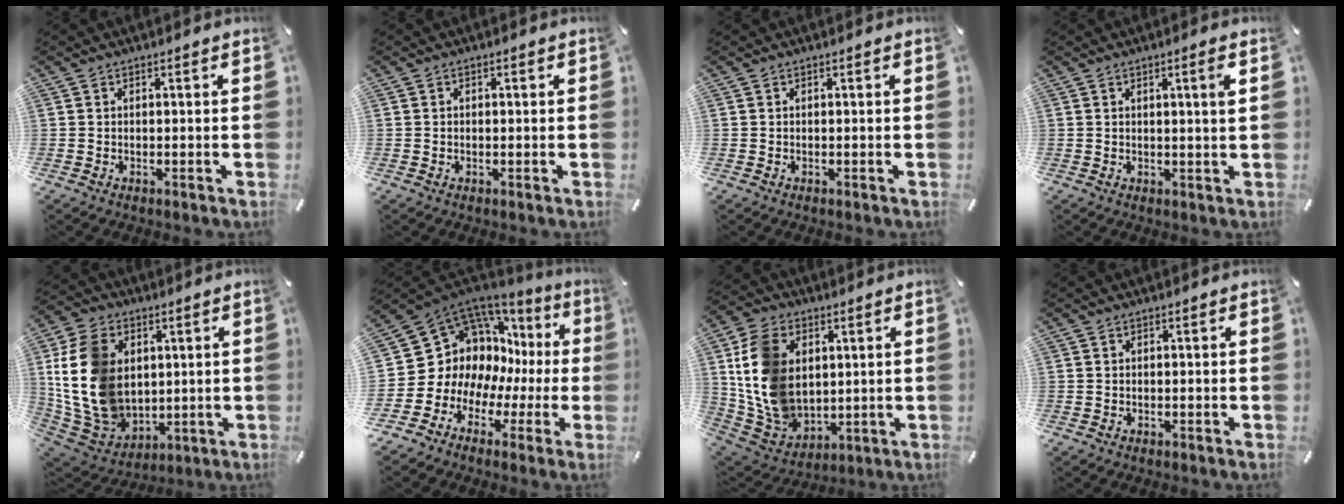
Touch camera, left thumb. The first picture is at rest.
{"total": 0.6, "force": [0.0, 0.5, 0.3], "torque": [-0.006, 0.003, -0.002]}
{"total": 0.0}
{"total": 3.2, "force": [1.1, 0.0, 3.0], "torque": [-0.050, -0.006, 0.014]}
{"total": 18.7, "force": [3.1, 14.6, 11.1], "torque": [-0.265, -0.015, 0.063]}
{"total": 14.3, "force": [4.1, 12.1, 6.4], "torque": [-0.129, -0.060, 0.095]}
{"total": 15.7, "force": [3.2, 12.7, 8.7], "torque": [-0.207, -0.001, 0.066]}
{"total": 0.0}